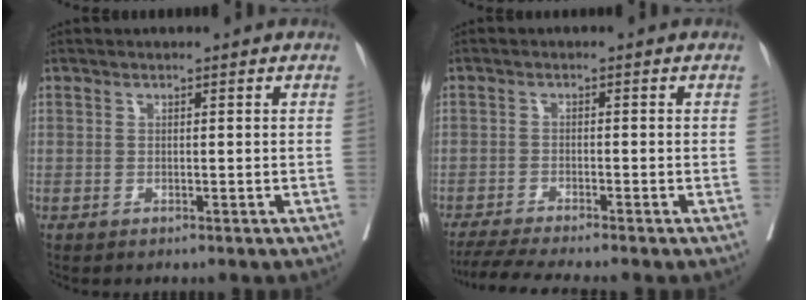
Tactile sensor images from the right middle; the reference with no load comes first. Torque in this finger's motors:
{"motor_torque": [0.03, -0.15, 0.06, 0.04]}